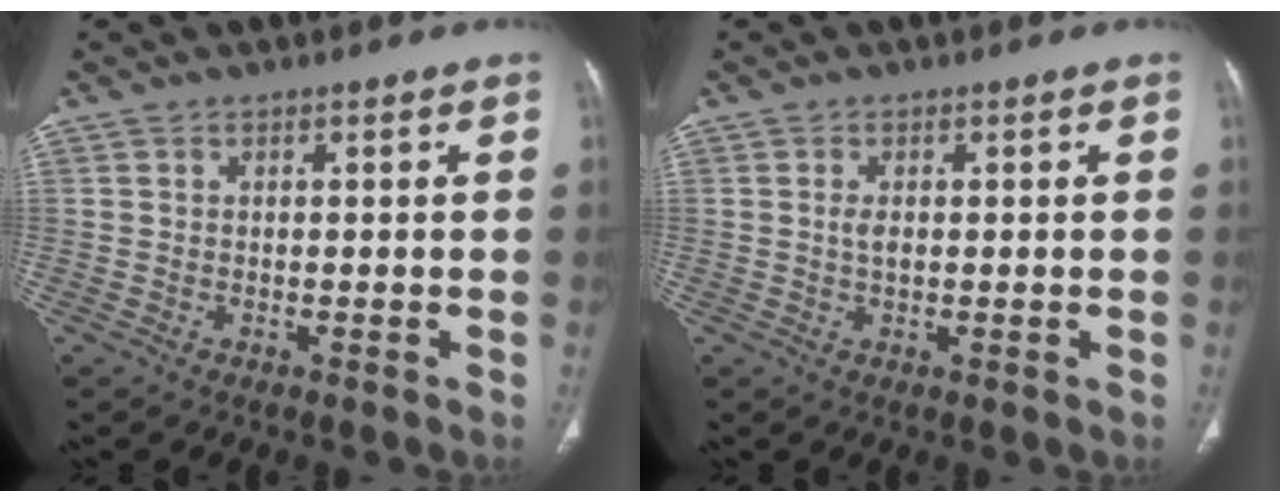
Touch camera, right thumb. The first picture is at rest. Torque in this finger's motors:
{"motor_torque": [2.66, 2.34, 0.39, -0.27, 0.00]}